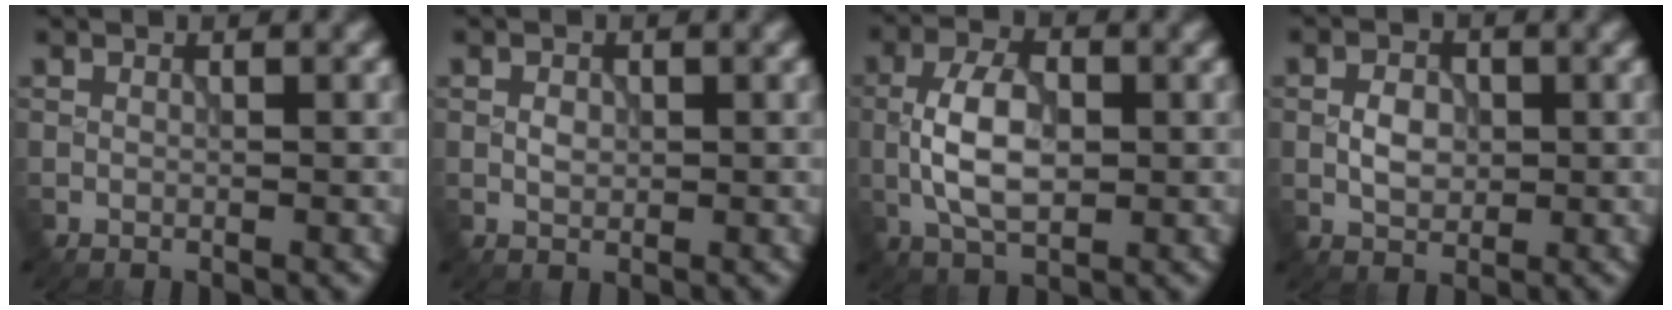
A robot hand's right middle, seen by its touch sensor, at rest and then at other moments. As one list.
[{"total": 1.0, "force": [0.0, 0.8, 0.7], "torque": [-0.013, -0.001, 0.000]}, {"total": 5.7, "force": [-0.4, 3.0, 4.8], "torque": [-0.099, 0.002, -0.011]}, {"total": 2.6, "force": [-0.2, 1.8, 1.8], "torque": [-0.033, 0.003, -0.005]}]